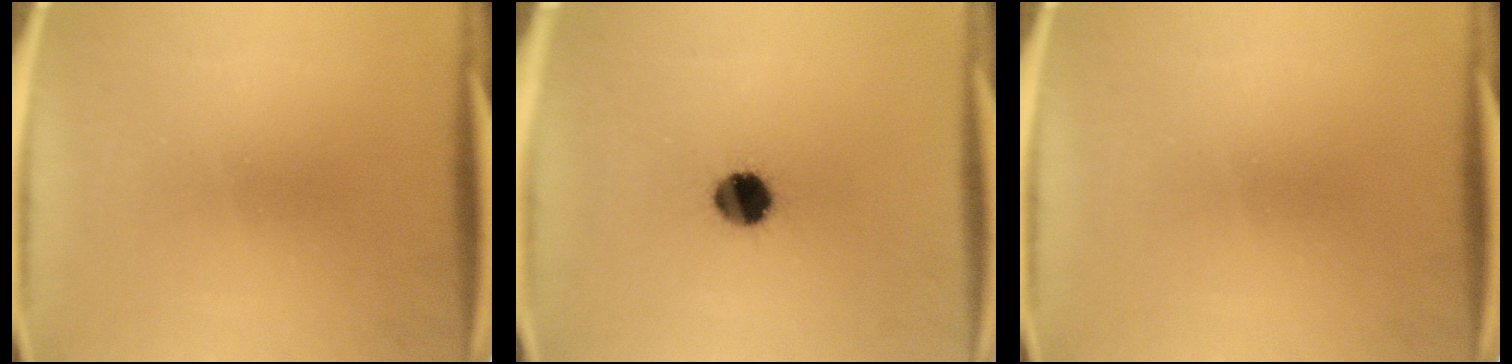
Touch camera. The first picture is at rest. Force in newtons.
{"total": 8.0}
{"total": 0.0}